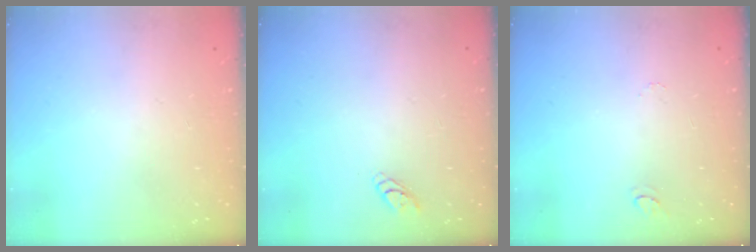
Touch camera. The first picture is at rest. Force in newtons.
{"total": 2.8, "press": 2.8, "slide": 0.3}
{"total": 4.5, "press": 4.5, "slide": 0.4}